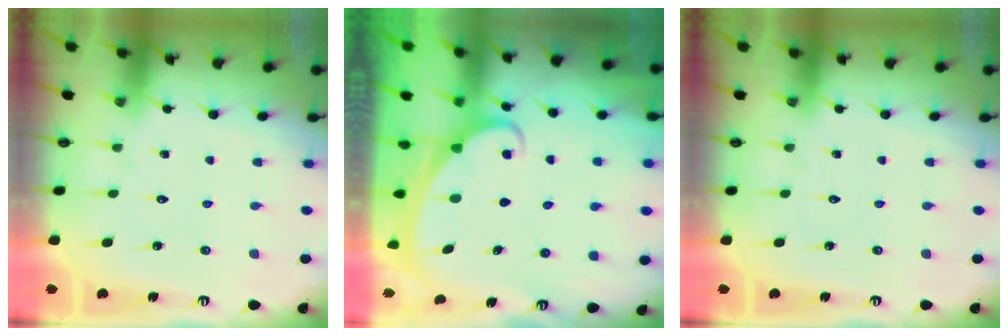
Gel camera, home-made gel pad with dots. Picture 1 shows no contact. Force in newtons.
{"total": 1.9, "press": 1.9, "slide": 0.1}
{"total": 0.0}